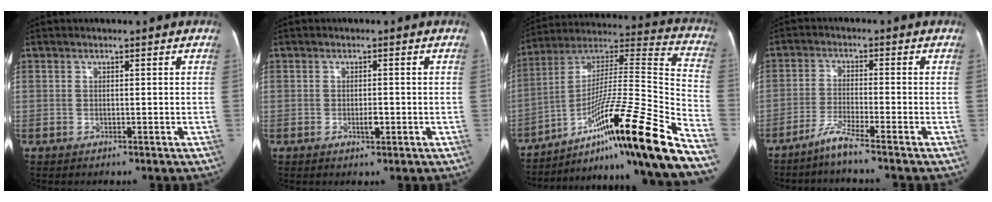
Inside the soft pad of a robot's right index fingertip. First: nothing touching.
{"total": 2.1, "force": [-0.6, 0.8, 1.8], "torque": [-0.030, 0.001, -0.007]}
{"total": 27.8, "force": [-17.8, -0.3, 21.4], "torque": [-0.292, 0.011, -0.301]}
{"total": 4.1, "force": [-3.5, -0.7, 1.9], "torque": [-0.045, -0.016, -0.077]}